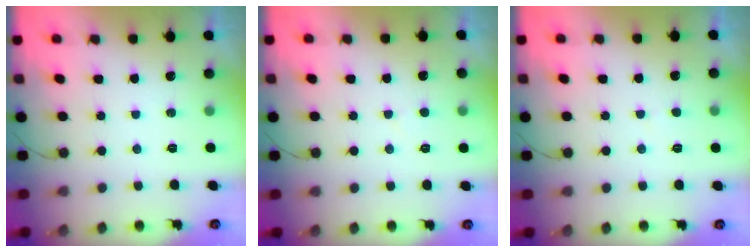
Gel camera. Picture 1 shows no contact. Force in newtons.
{"total": 3.0, "press": 3.0, "slide": 0.3}
{"total": 2.1, "press": 2.1, "slide": 0.2}